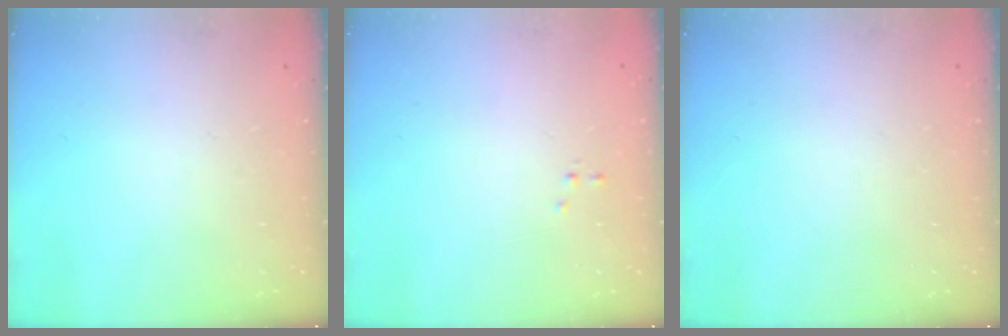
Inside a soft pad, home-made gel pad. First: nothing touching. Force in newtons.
{"total": 0.0}
{"total": 0.0}